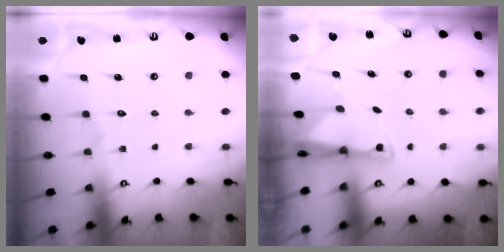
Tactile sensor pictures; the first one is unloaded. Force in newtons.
{"total": 1.8, "press": 1.7, "slide": 0.4}